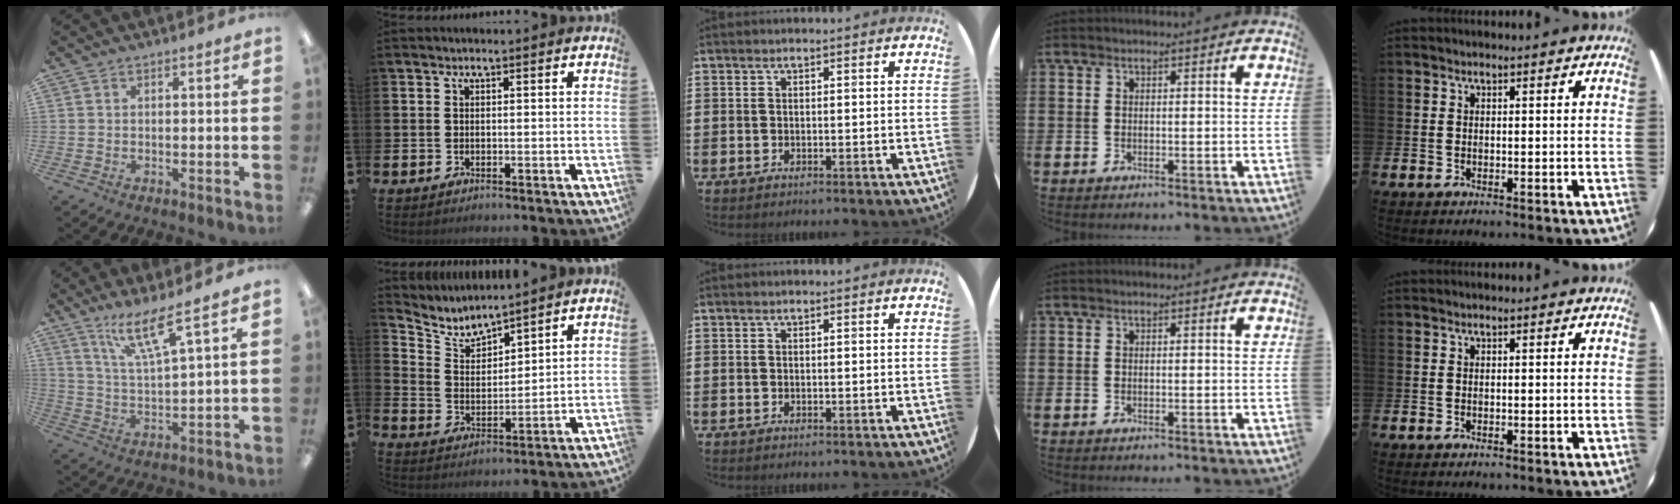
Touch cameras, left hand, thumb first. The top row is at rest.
{"thumb": {"total": 10.6, "force": [7.6, 1.5, 7.3], "torque": [-0.144, -0.033, 0.131]}, "index": {"total": 4.8, "force": [4.6, 1.1, 0.7], "torque": [-0.038, -0.033, 0.076]}}